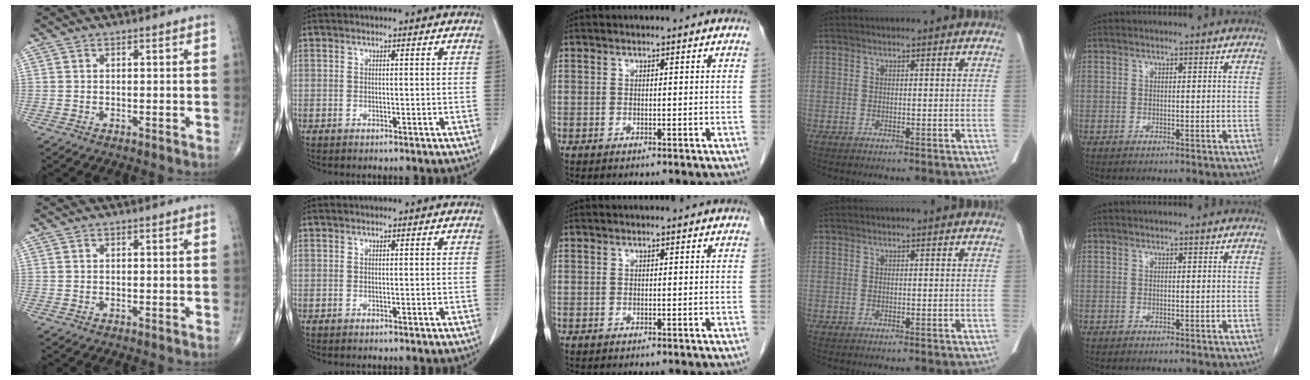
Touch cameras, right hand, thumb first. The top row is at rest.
{}